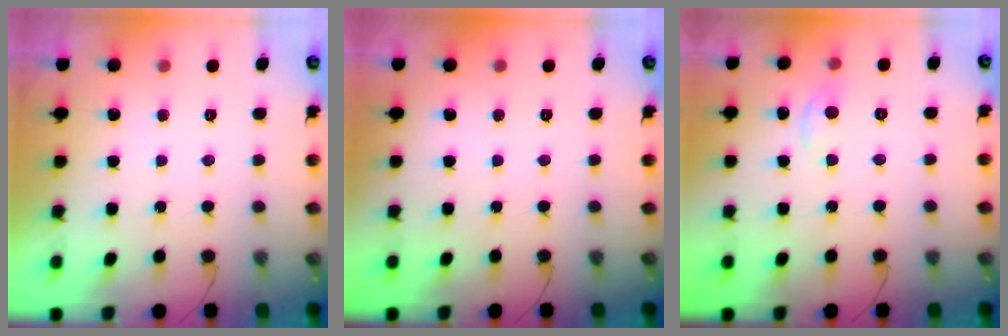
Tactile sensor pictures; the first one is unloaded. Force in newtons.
{"total": 0.0}
{"total": 3.6, "press": 3.6, "slide": 0.5}